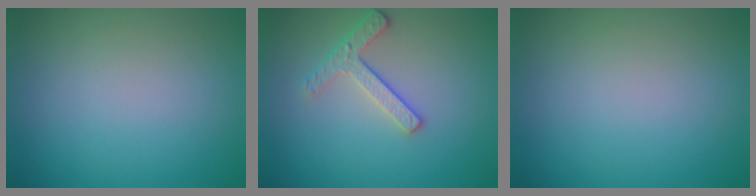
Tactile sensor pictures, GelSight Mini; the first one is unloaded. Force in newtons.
{"total": 2.5, "press": 2.4, "slide": 0.7}
{"total": 0.0}